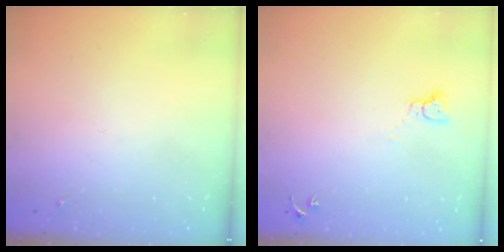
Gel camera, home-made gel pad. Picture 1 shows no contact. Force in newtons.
{"total": 2.3, "press": 2.3, "slide": 0.2}